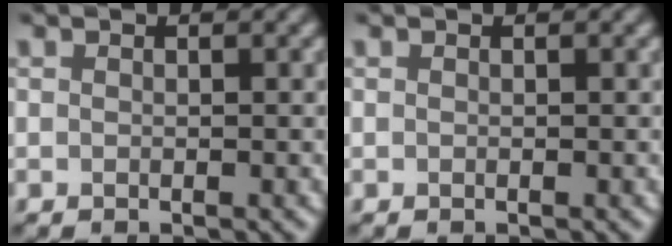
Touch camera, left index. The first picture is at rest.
{"total": 0.0}